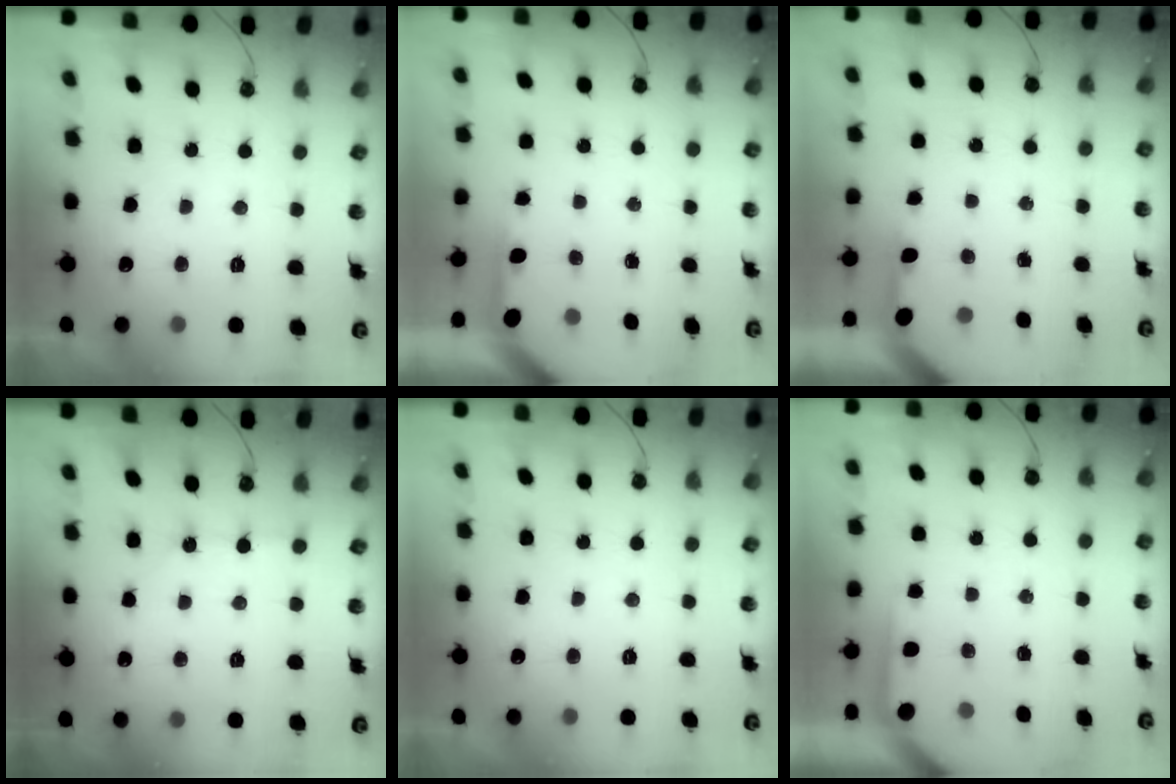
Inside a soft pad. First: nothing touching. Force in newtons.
{"total": 3.3, "press": 3.3, "slide": 0.4}
{"total": 3.2, "press": 3.2, "slide": 0.2}
{"total": 2.9, "press": 2.9, "slide": 0.5}
{"total": 0.0}
{"total": 3.7, "press": 3.7, "slide": 0.4}